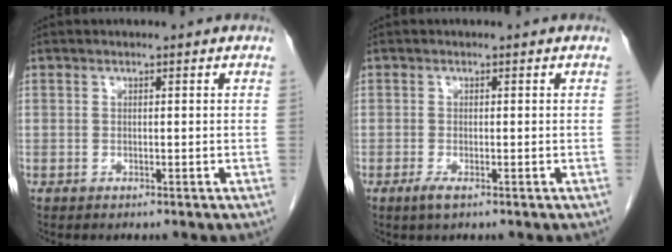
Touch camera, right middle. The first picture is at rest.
{"total": 1.6, "force": [-0.9, 0.3, 1.3], "torque": [-0.029, -0.004, -0.017]}